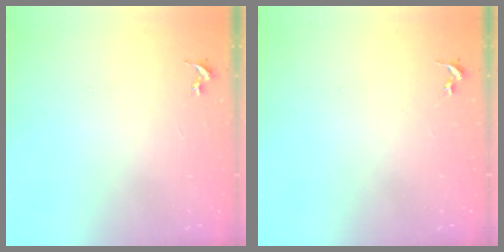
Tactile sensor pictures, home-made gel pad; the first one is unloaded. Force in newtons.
{"total": 0.0}